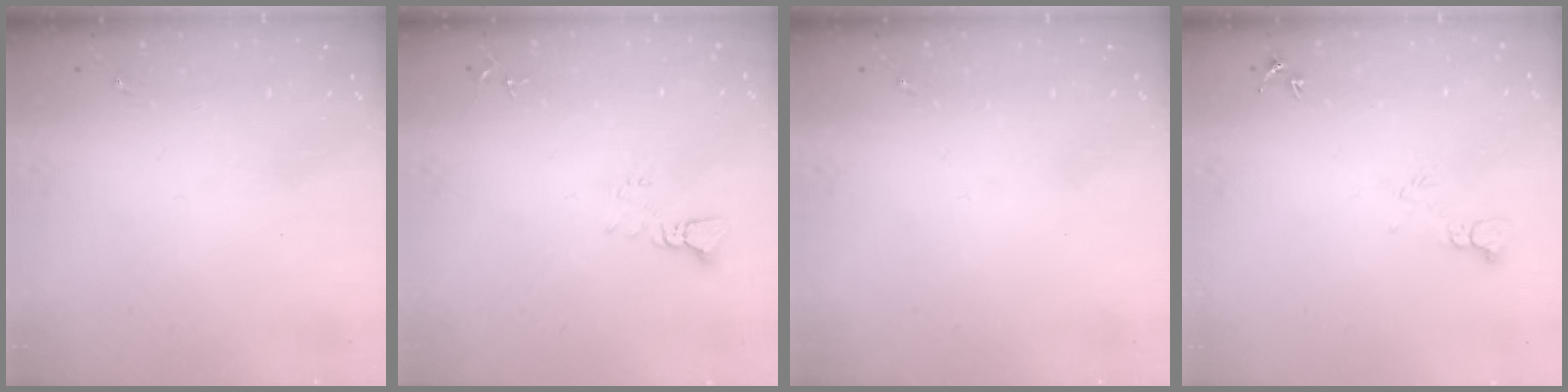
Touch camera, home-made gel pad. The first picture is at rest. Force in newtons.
{"total": 3.4, "press": 3.4, "slide": 0.4}
{"total": 0.0}
{"total": 5.6, "press": 5.6, "slide": 0.6}